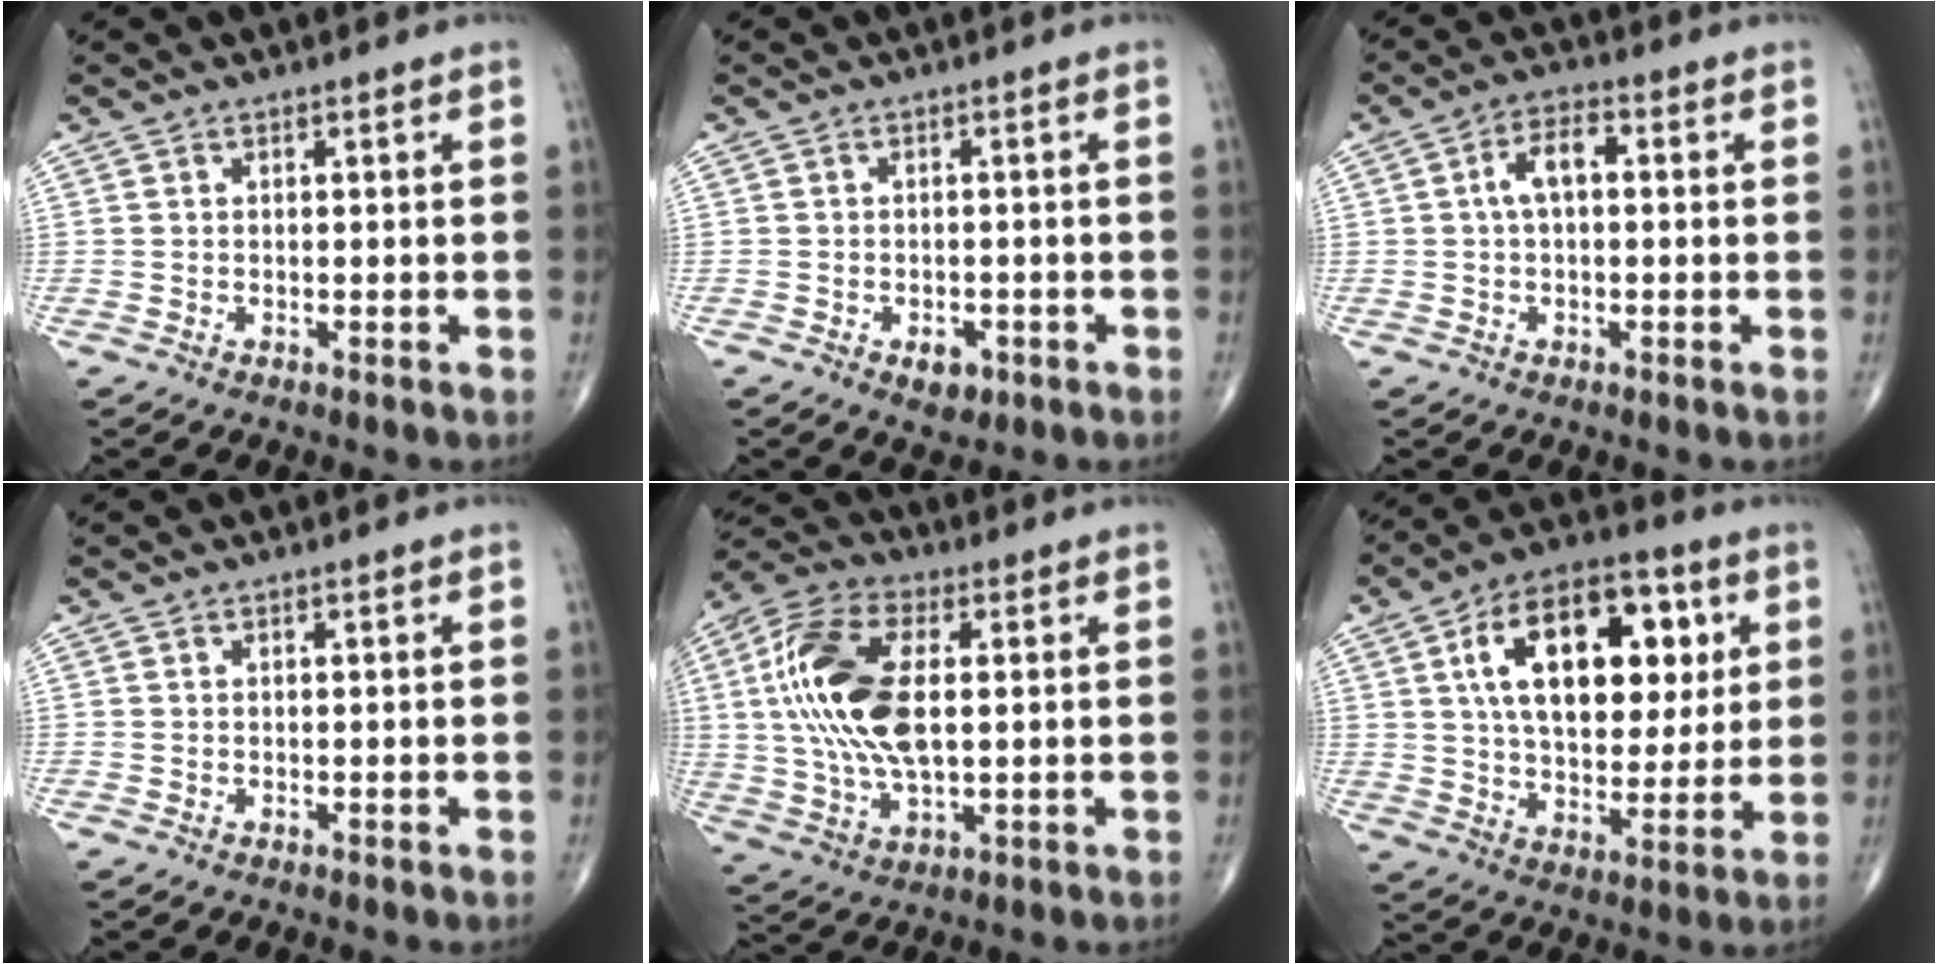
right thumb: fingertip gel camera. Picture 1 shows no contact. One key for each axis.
{"total": 3.3, "fx": -1.5, "fy": 2.1, "fz": 2.0, "tx": -0.018, "ty": 0.002, "tz": -0.017}
{"total": 5.3, "fx": 0.5, "fy": 2.8, "fz": 4.5, "tx": -0.082, "ty": 0.019, "tz": 0.001}
{"total": 0.0}
{"total": 18.2, "fx": 2.3, "fy": 9.1, "fz": 15.6, "tx": -0.328, "ty": 0.006, "tz": 0.040}
{"total": 21.8, "fx": 6.1, "fy": 12.4, "fz": 16.9, "tx": -0.231, "ty": -0.001, "tz": 0.095}